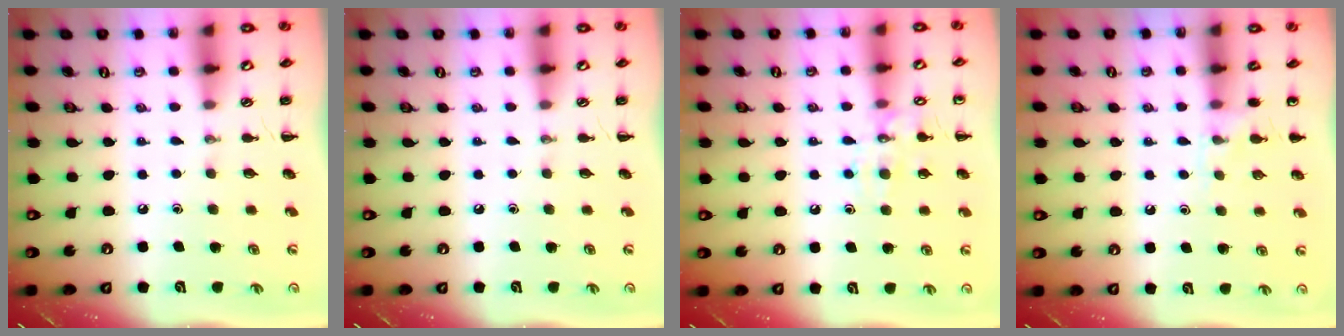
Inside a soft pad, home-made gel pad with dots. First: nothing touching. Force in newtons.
{"total": 0.0}
{"total": 9.7, "press": 9.7, "slide": 0.7}
{"total": 5.9, "press": 5.5, "slide": 2.1}